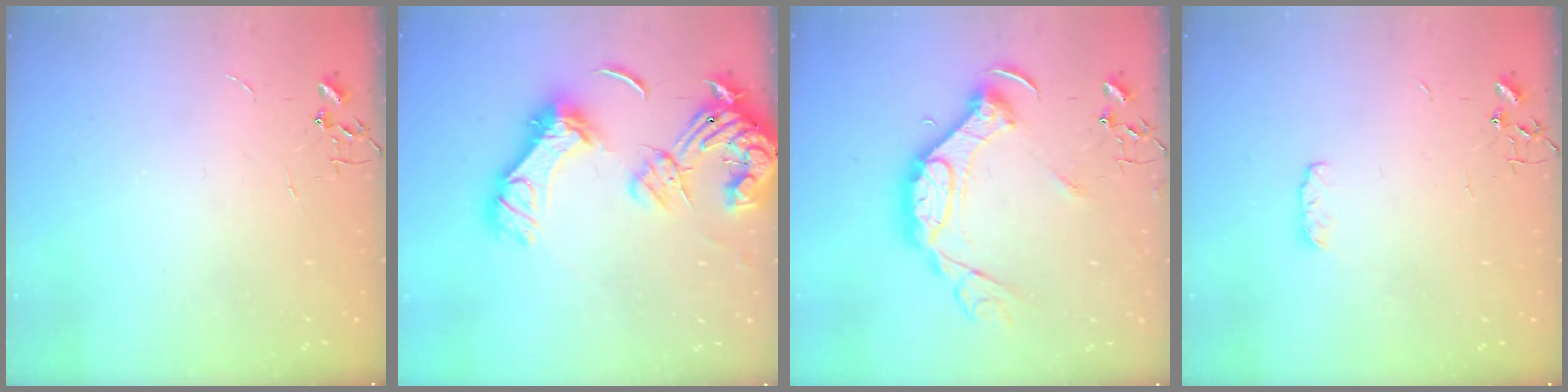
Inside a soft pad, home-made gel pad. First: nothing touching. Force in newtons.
{"total": 19.7, "press": 19.4, "slide": 3.3}
{"total": 17.5, "press": 17.4, "slide": 1.1}
{"total": 4.3, "press": 4.3, "slide": 0.7}